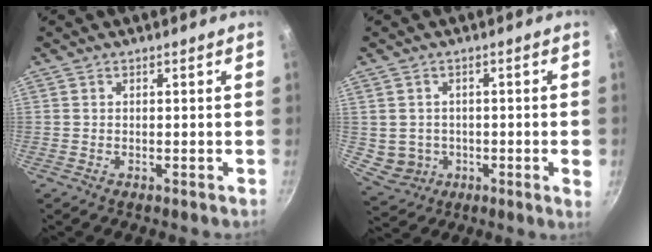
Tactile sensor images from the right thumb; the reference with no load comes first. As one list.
[{"total": 6.1, "force": [-0.5, 4.3, 4.2], "torque": [-0.054, -0.002, 0.004]}]